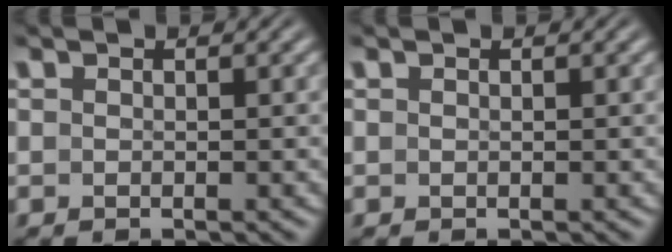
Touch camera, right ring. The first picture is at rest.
{"total": 0.0}